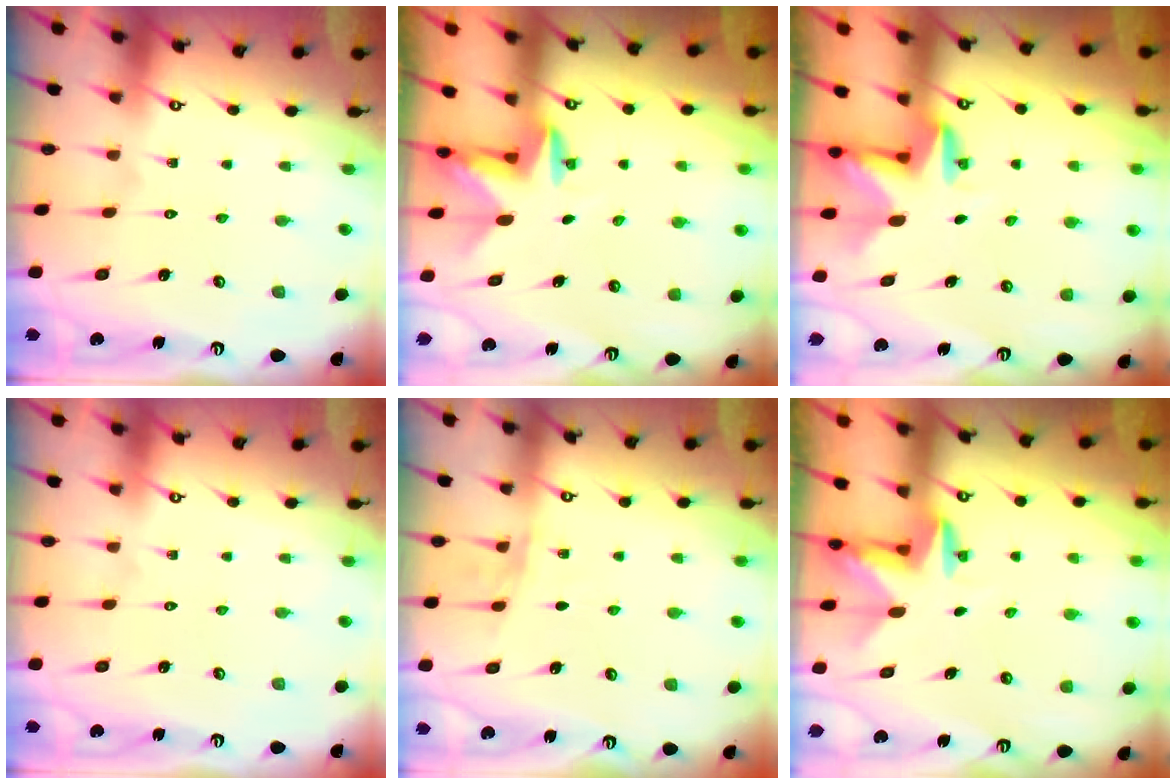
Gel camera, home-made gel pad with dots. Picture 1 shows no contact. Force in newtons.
{"total": 2.6, "press": 2.5, "slide": 0.4}
{"total": 2.9, "press": 2.9, "slide": 0.3}
{"total": 0.0}
{"total": 5.1, "press": 4.9, "slide": 1.5}
{"total": 2.4, "press": 2.3, "slide": 0.4}